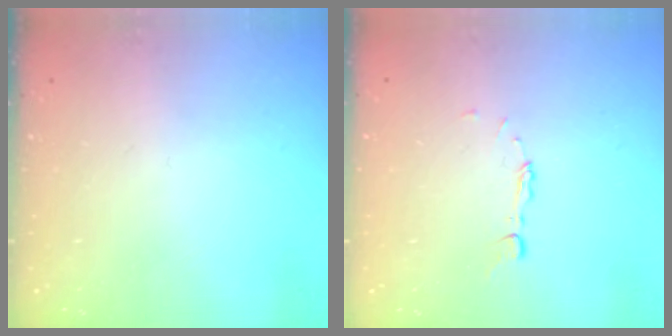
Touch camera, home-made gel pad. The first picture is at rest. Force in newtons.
{"total": 4.8, "press": 4.8, "slide": 0.4}